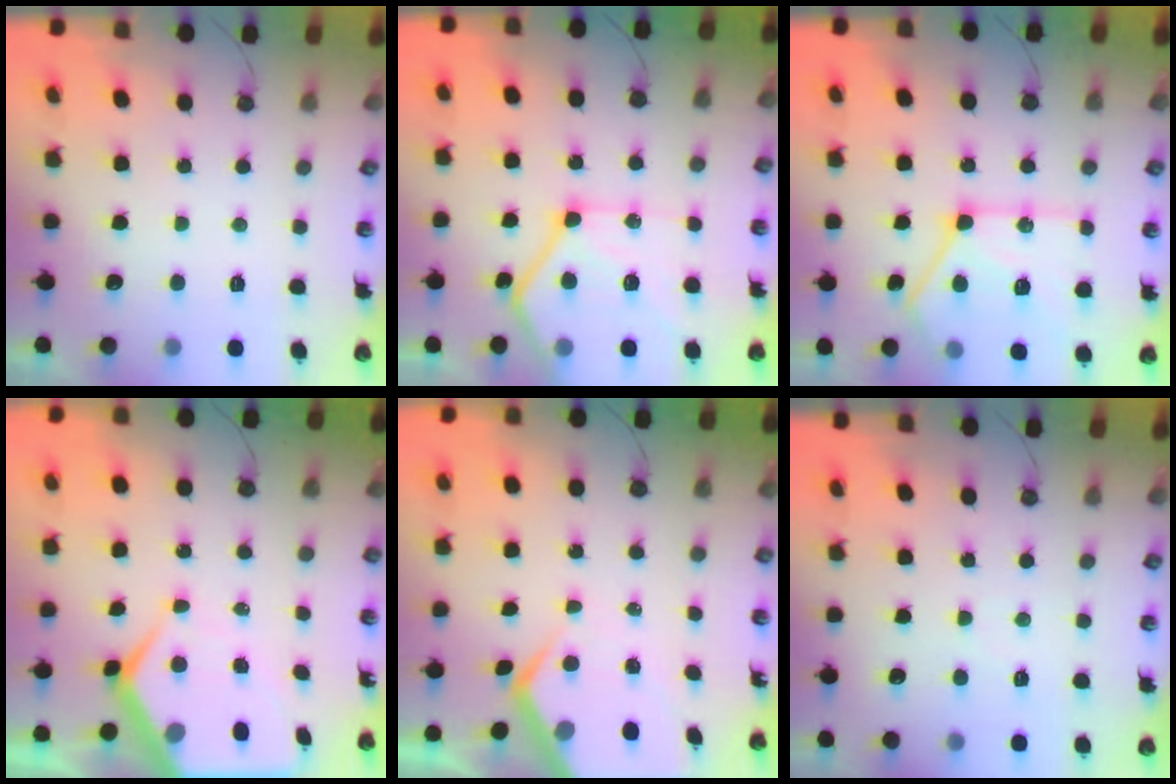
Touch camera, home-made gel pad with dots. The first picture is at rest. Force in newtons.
{"total": 18.3, "press": 18.3, "slide": 1.6}
{"total": 18.7, "press": 18.7, "slide": 0.9}
{"total": 11.8, "press": 11.7, "slide": 1.1}
{"total": 8.0, "press": 7.9, "slide": 0.8}
{"total": 1.9, "press": 1.9, "slide": 0.3}